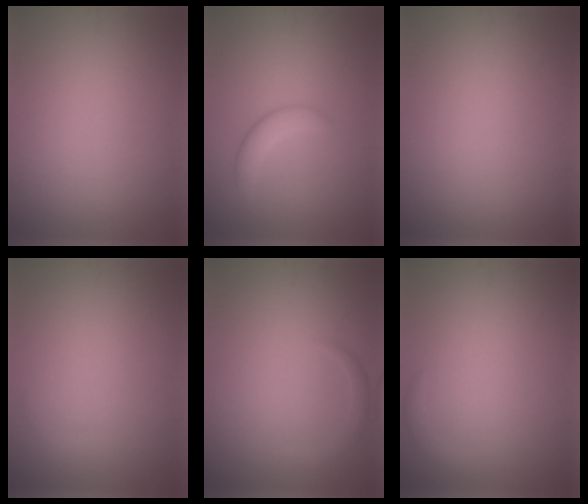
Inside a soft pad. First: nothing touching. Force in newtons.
{"total": 1.9, "press": 1.9, "slide": 0.0}
{"total": 0.0}
{"total": 0.5, "press": 0.5, "slide": 0.0}
{"total": 1.2, "press": 1.2, "slide": 0.1}
{"total": 1.0, "press": 1.0, "slide": 0.0}